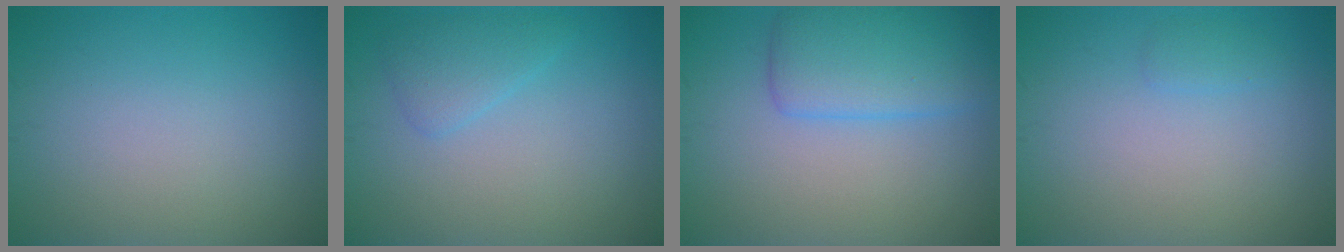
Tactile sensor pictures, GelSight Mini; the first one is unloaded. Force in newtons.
{"total": 2.0, "press": 2.0, "slide": 0.2}
{"total": 4.6, "press": 4.6, "slide": 0.2}
{"total": 0.8, "press": 0.8, "slide": 0.1}